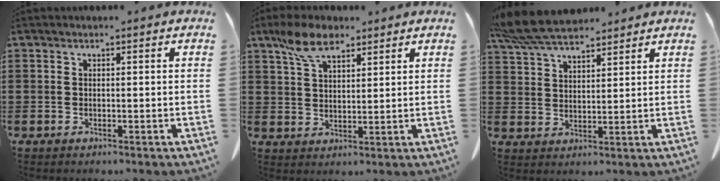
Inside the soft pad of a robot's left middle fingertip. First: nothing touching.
{"total": 6.8, "force": [4.7, 2.9, 4.0], "torque": [-0.092, 0.001, 0.089]}
{"total": 7.8, "force": [6.8, 1.8, 3.4], "torque": [-0.087, -0.010, 0.131]}